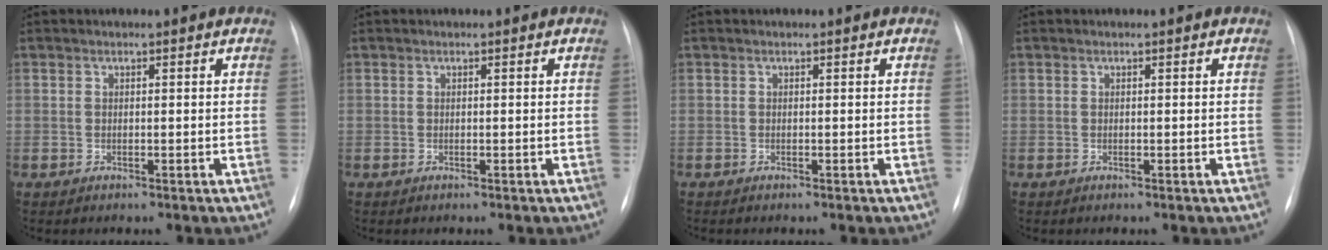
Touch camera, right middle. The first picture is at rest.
{"total": 0.0}
{"total": 0.0}
{"total": 0.0}